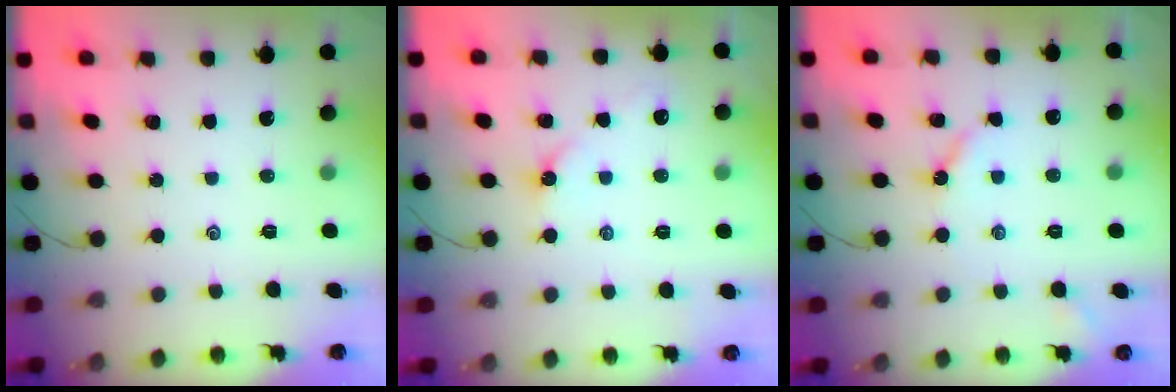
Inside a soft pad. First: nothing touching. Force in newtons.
{"total": 2.6, "press": 2.5, "slide": 0.5}
{"total": 4.2, "press": 4.1, "slide": 0.8}